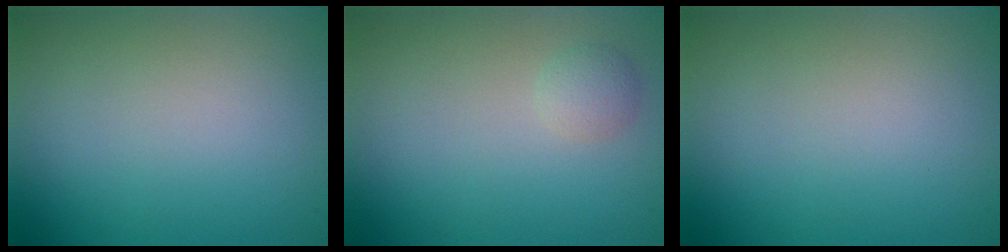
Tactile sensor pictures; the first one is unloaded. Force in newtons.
{"total": 1.1, "press": 1.1, "slide": 0.0}
{"total": 0.0}